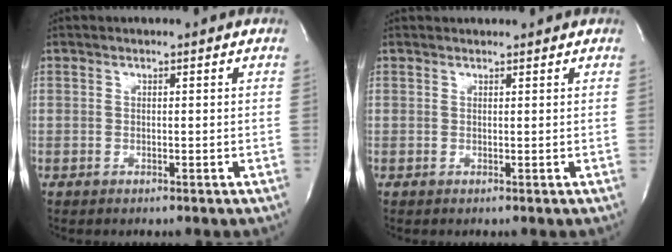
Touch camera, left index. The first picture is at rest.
{"total": 1.9, "force": [1.9, 0.3, 0.1], "torque": [-0.009, 0.017, 0.027]}